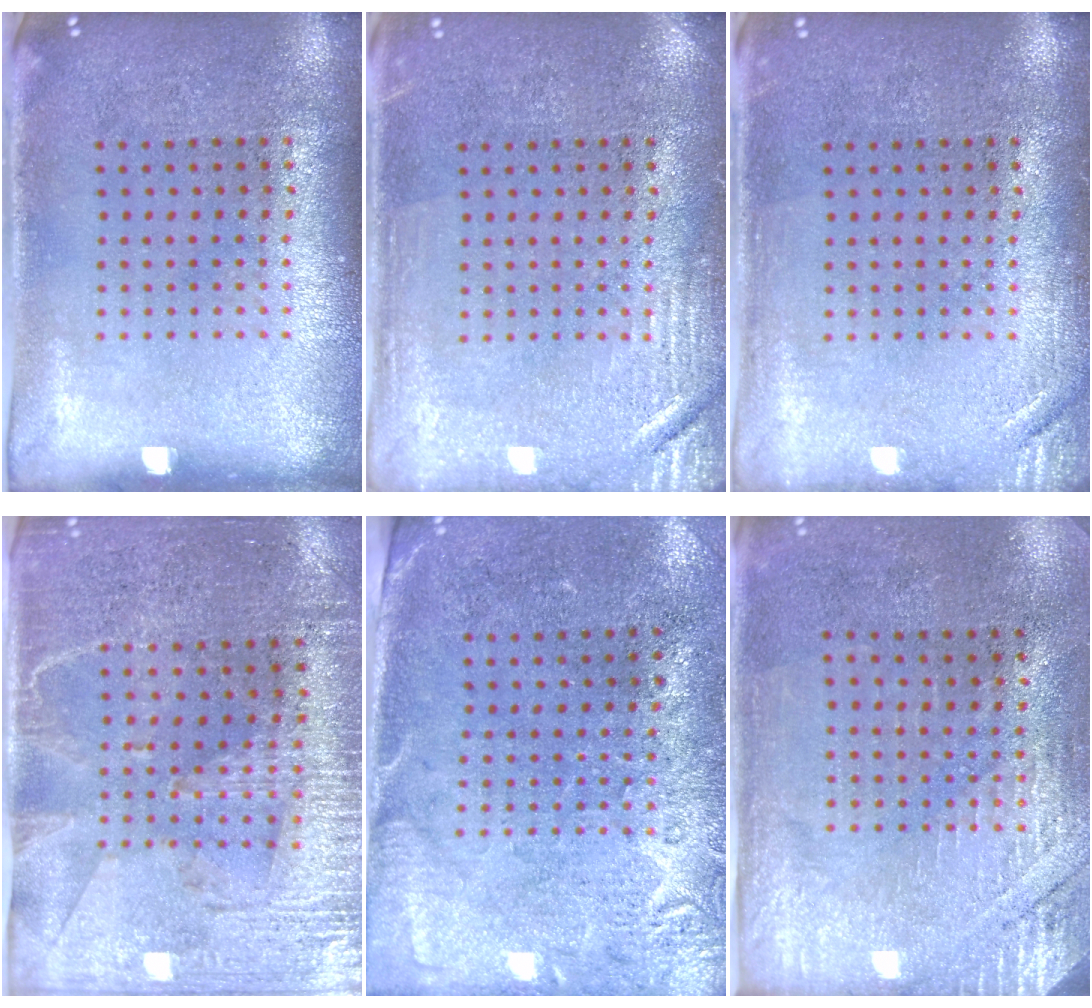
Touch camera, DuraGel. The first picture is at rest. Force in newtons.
{"total": 2.7, "press": 2.7, "slide": 0.4}
{"total": 1.5, "press": 1.5, "slide": 0.3}
{"total": 3.1, "press": 2.8, "slide": 1.1}
{"total": 2.7, "press": 2.3, "slide": 1.4}
{"total": 2.7, "press": 2.4, "slide": 1.2}